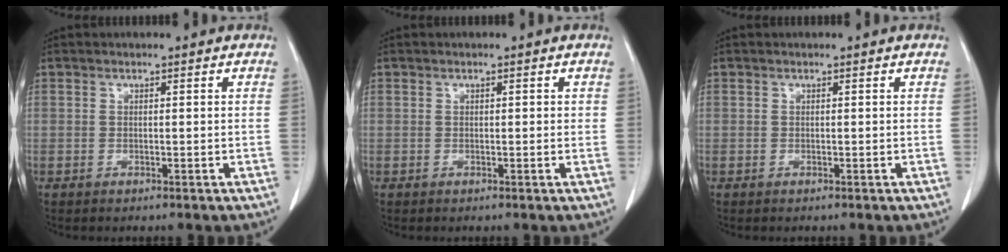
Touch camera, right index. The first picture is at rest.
{"total": 0.8, "force": [0.2, 0.3, 0.7], "torque": [-0.010, 0.002, 0.002]}
{"total": 0.0}